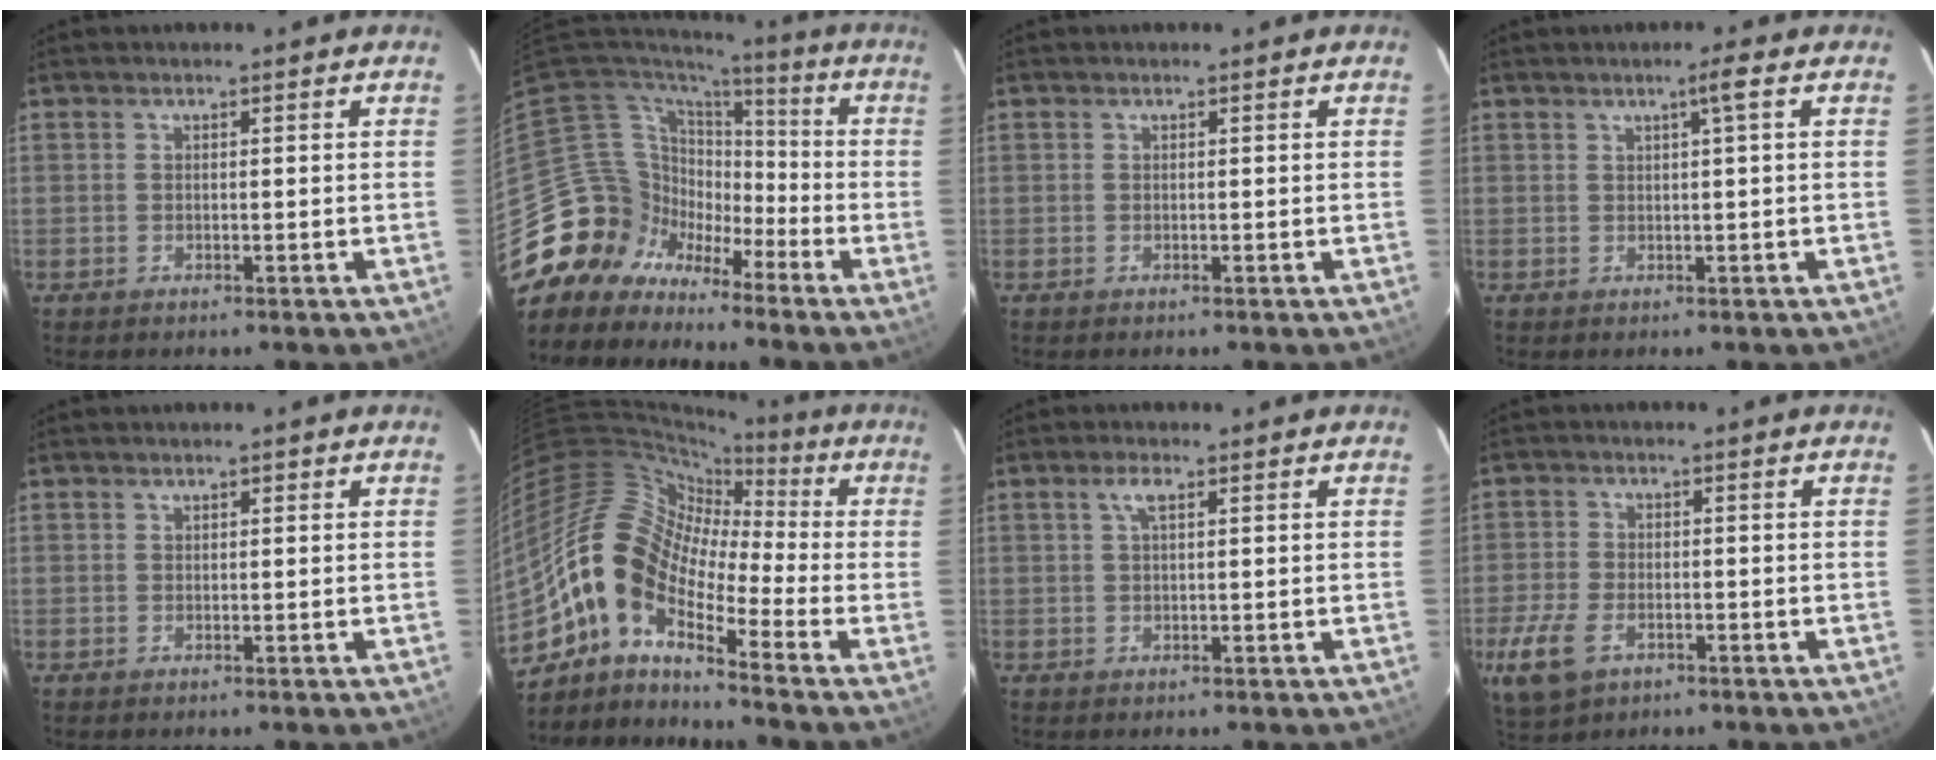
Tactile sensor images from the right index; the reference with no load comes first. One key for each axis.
{"total": 12.2, "fx": -7.8, "fy": 9.4, "fz": 0.6, "tx": -0.043, "ty": 0.043, "tz": -0.153}
{"total": 0.0}
{"total": 2.1, "fx": 0.8, "fy": -0.6, "fz": 1.8, "tx": -0.033, "ty": 0.002, "tz": 0.018}
{"total": 0.5, "fx": 0.4, "fy": 0.3, "fz": 0.2, "tx": -0.003, "ty": 0.003, "tz": 0.006}
{"total": 13.6, "fx": -6.4, "fy": 6.5, "fz": 10.0, "tx": -0.171, "ty": 0.012, "tz": -0.146}
{"total": 2.0, "fx": 0.9, "fy": 0.5, "fz": 1.7, "tx": -0.037, "ty": 0.006, "tz": 0.017}
{"total": 9.0, "fx": -4.3, "fy": 5.3, "fz": 5.8, "tx": -0.149, "ty": -0.015, "tz": -0.077}